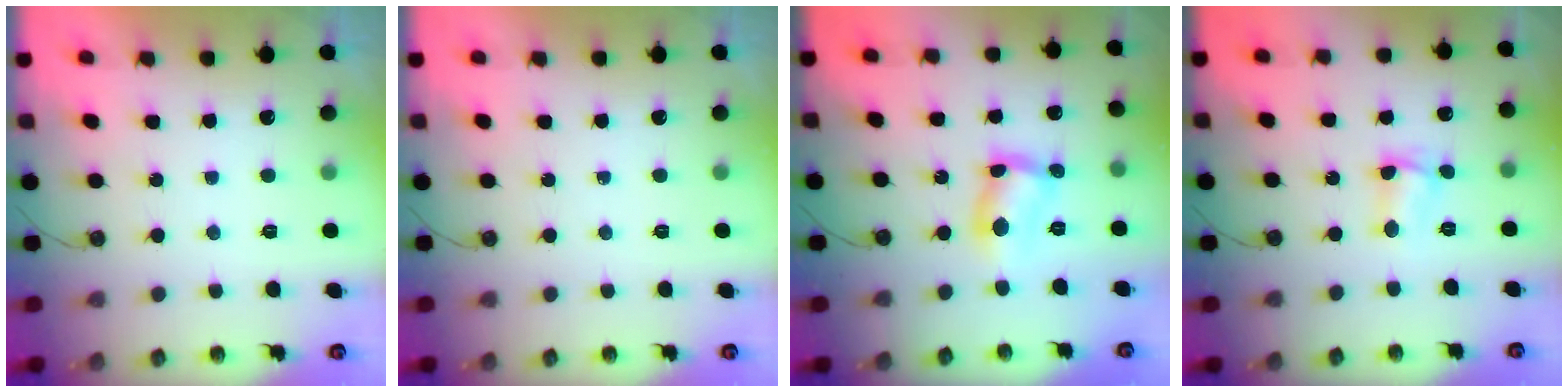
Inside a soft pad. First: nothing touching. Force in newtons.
{"total": 0.0}
{"total": 7.9, "press": 7.9, "slide": 0.4}
{"total": 4.0, "press": 3.2, "slide": 2.4}